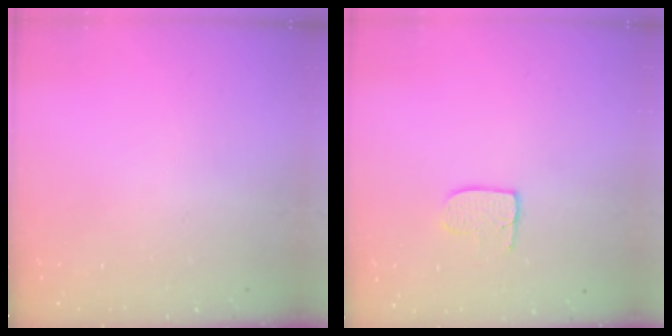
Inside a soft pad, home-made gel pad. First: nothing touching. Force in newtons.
{"total": 5.9, "press": 5.9, "slide": 0.4}